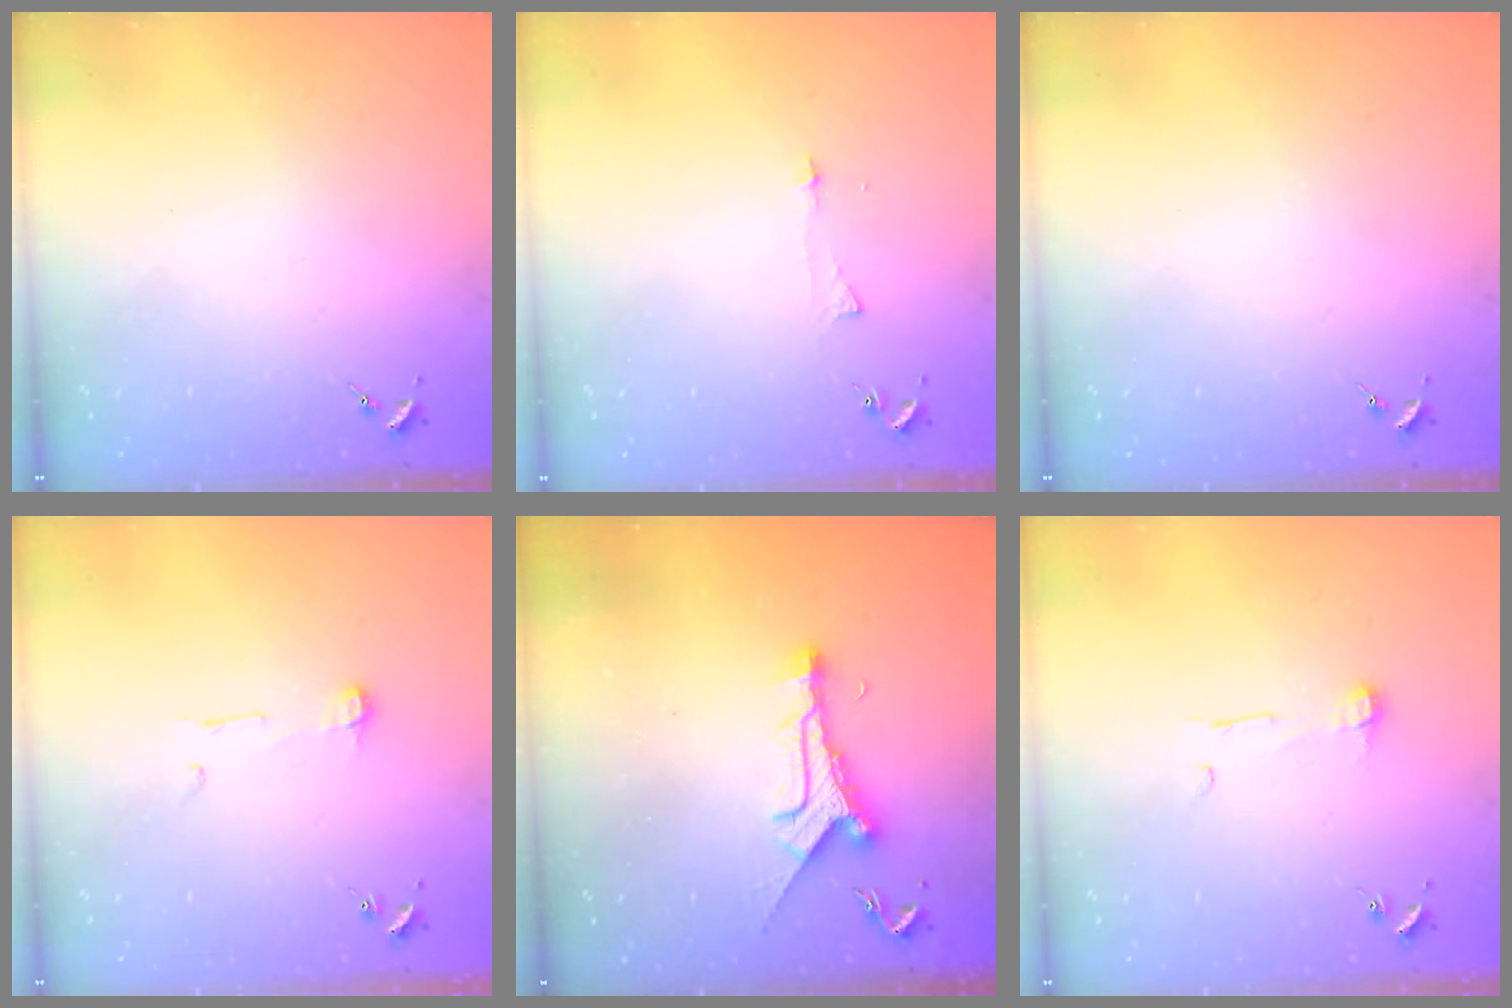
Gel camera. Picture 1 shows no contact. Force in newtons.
{"total": 4.0, "press": 4.0, "slide": 0.3}
{"total": 0.0}
{"total": 5.0, "press": 5.0, "slide": 0.3}
{"total": 9.6, "press": 9.6, "slide": 0.5}
{"total": 5.4, "press": 5.4, "slide": 0.2}